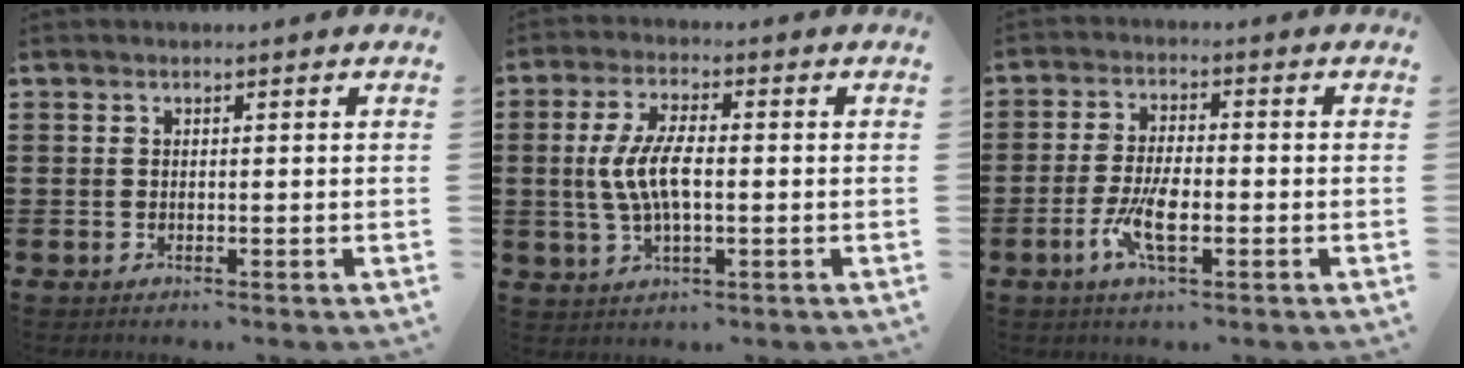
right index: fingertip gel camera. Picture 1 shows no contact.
{"total": 7.3, "force": [-0.4, 2.8, 6.7], "torque": [-0.150, -0.003, -0.015]}
{"total": 6.5, "force": [-2.3, 2.0, 5.7], "torque": [-0.127, -0.011, -0.047]}